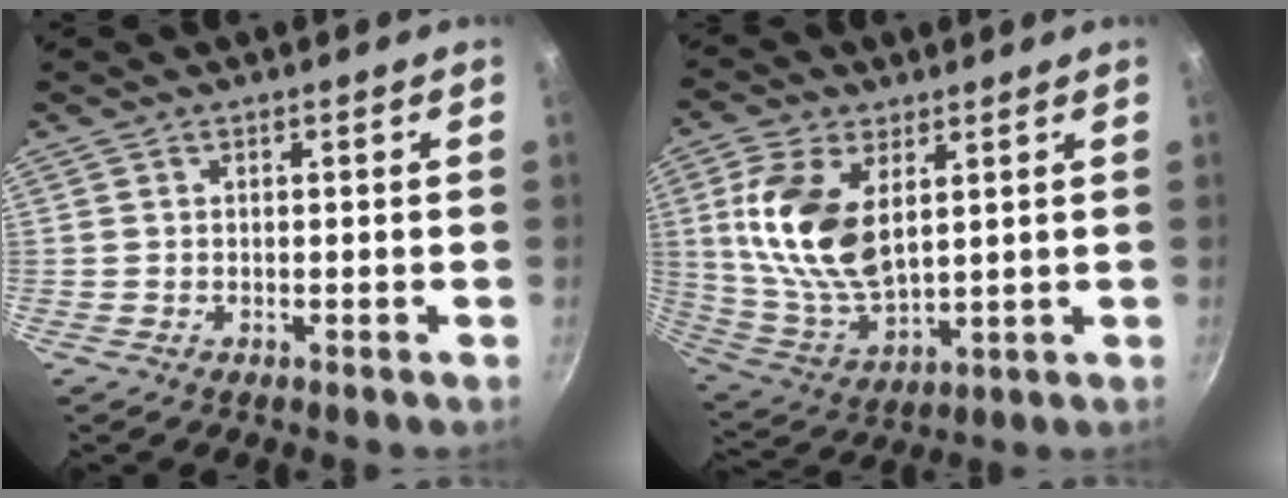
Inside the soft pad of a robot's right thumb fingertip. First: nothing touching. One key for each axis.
{"total": 15.7, "fx": 4.1, "fy": 8.6, "fz": 12.4, "tx": -0.238, "ty": -0.023, "tz": 0.092}